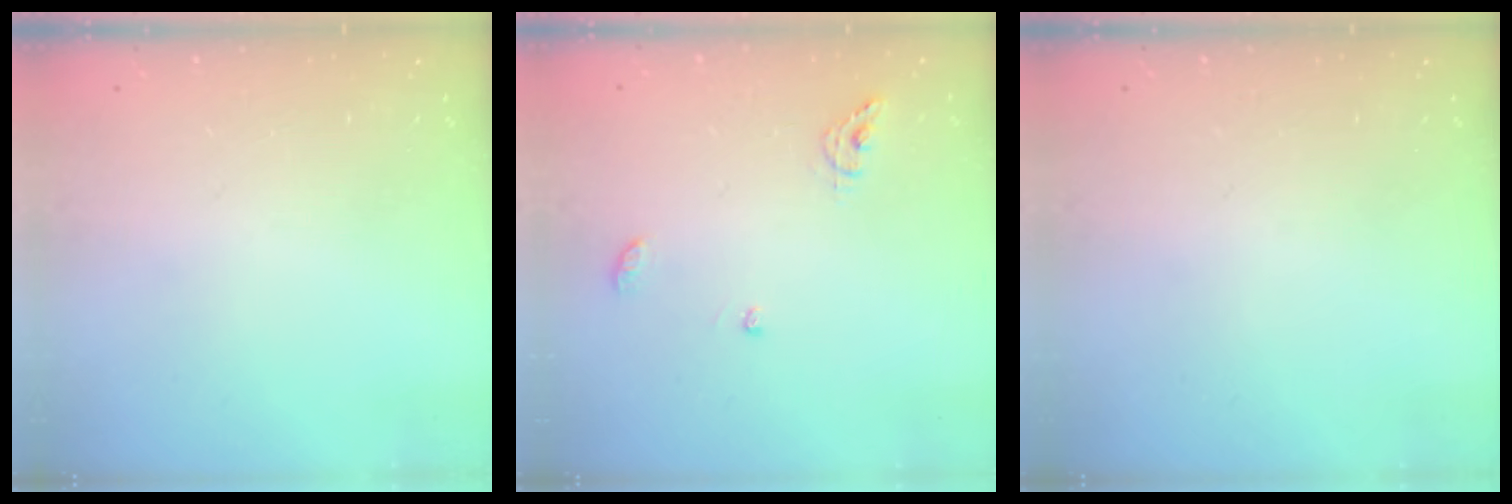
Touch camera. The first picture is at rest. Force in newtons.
{"total": 6.8, "press": 6.8, "slide": 0.5}
{"total": 0.0}